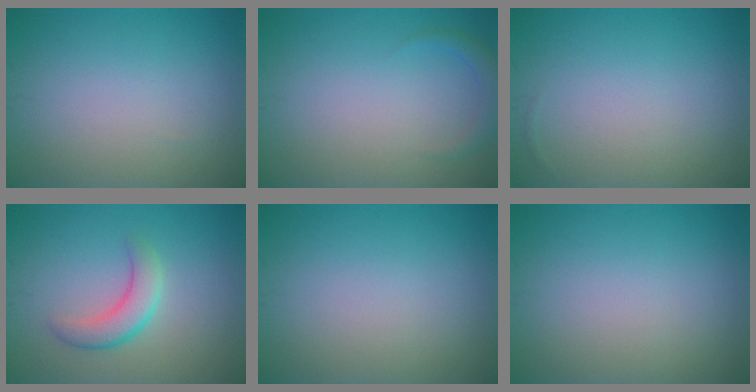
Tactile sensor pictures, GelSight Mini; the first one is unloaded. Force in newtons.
{"total": 1.5, "press": 1.5, "slide": 0.2}
{"total": 0.0}
{"total": 3.2, "press": 3.2, "slide": 0.2}
{"total": 0.0}
{"total": 0.0}